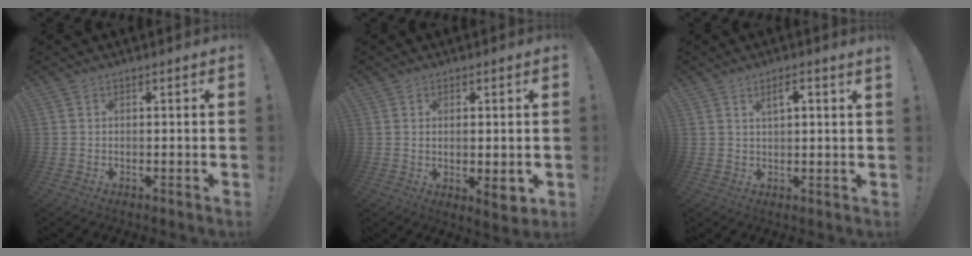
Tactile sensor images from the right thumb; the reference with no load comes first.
{"total": 4.4, "force": [0.2, 1.6, 4.1], "torque": [-0.047, -0.007, 0.009]}
{"total": 3.3, "force": [1.6, 0.5, 2.8], "torque": [-0.042, -0.005, 0.022]}